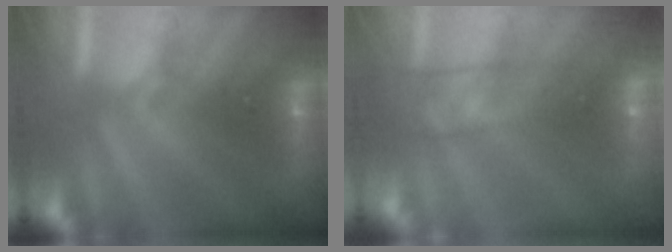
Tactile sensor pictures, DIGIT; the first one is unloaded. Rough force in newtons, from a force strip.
{"total": 5.7}